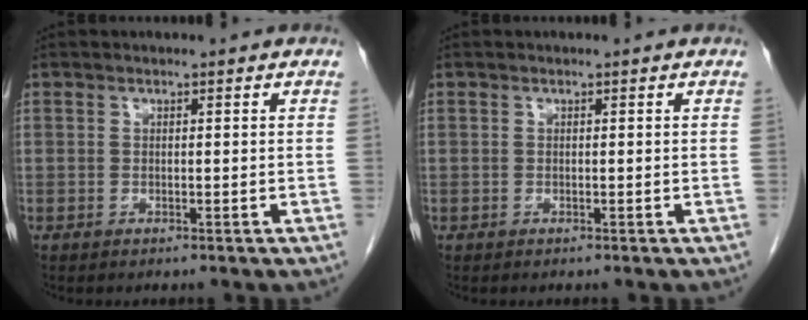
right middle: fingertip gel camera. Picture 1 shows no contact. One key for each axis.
{"total": 0.0}